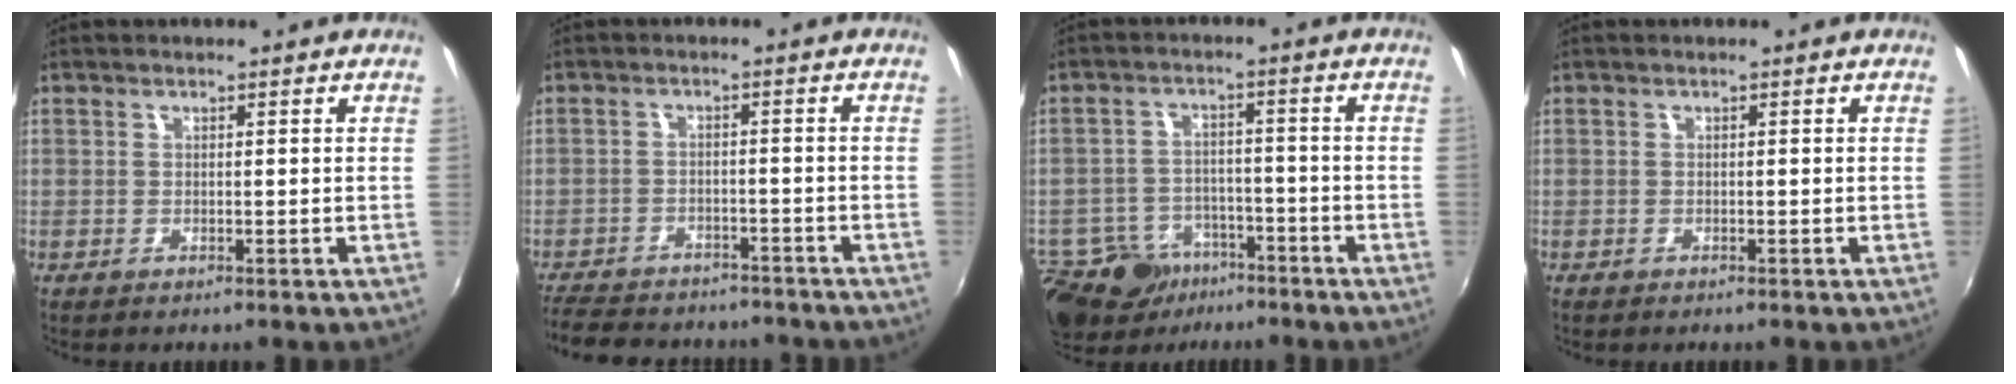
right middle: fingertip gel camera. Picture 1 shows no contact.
{"total": 15.8, "force": [-13.3, 6.0, 6.0], "torque": [-0.142, -0.006, -0.187]}
{"total": 12.8, "force": [-8.0, 8.5, 5.0], "torque": [-0.132, 0.000, -0.118]}
{"total": 0.8, "force": [-0.6, 0.5, 0.2], "torque": [-0.006, -0.003, -0.012]}